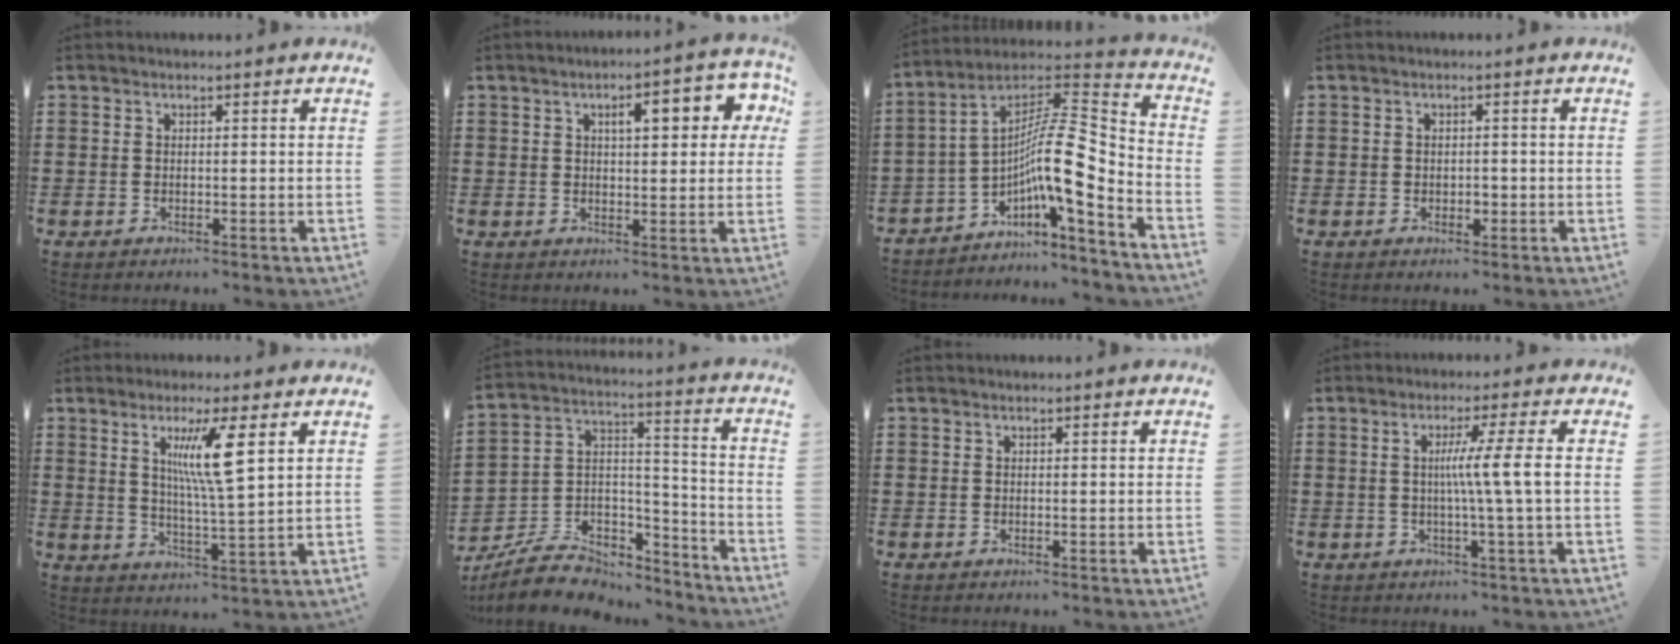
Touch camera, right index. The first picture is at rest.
{"total": 6.6, "force": [2.2, 2.3, 5.8], "torque": [-0.075, -0.005, 0.026]}
{"total": 11.4, "force": [-2.1, 2.7, 10.9], "torque": [-0.206, -0.030, -0.055]}
{"total": 1.2, "force": [-0.3, 0.8, 0.9], "torque": [-0.017, 0.001, -0.006]}
{"total": 8.1, "force": [3.1, 0.6, 7.4], "torque": [-0.143, -0.003, 0.046]}
{"total": 8.7, "force": [-6.8, 4.6, 2.9], "torque": [-0.065, 0.016, -0.127]}
{"total": 0.0}
{"total": 6.7, "force": [0.2, -1.1, 6.6], "torque": [-0.121, -0.005, -0.007]}